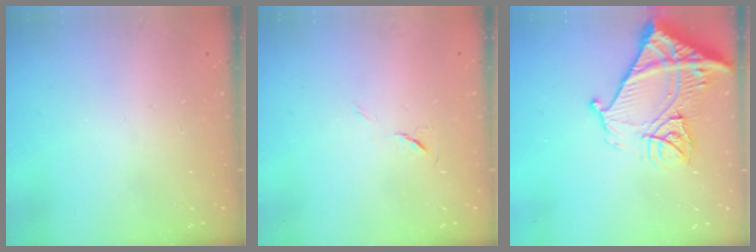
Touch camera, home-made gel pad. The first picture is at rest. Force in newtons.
{"total": 5.6, "press": 5.1, "slide": 2.2}
{"total": 19.3, "press": 19.2, "slide": 2.2}